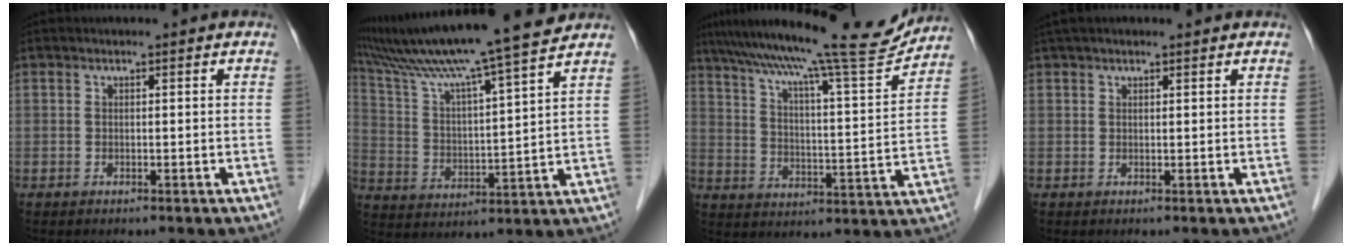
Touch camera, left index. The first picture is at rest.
{"total": 18.7, "force": [16.1, -1.3, 9.5], "torque": [-0.175, 0.005, 0.258]}
{"total": 21.3, "force": [18.6, 0.4, 10.3], "torque": [-0.174, -0.011, 0.270]}
{"total": 3.3, "force": [2.6, 0.7, 1.9], "torque": [-0.032, 0.037, 0.043]}